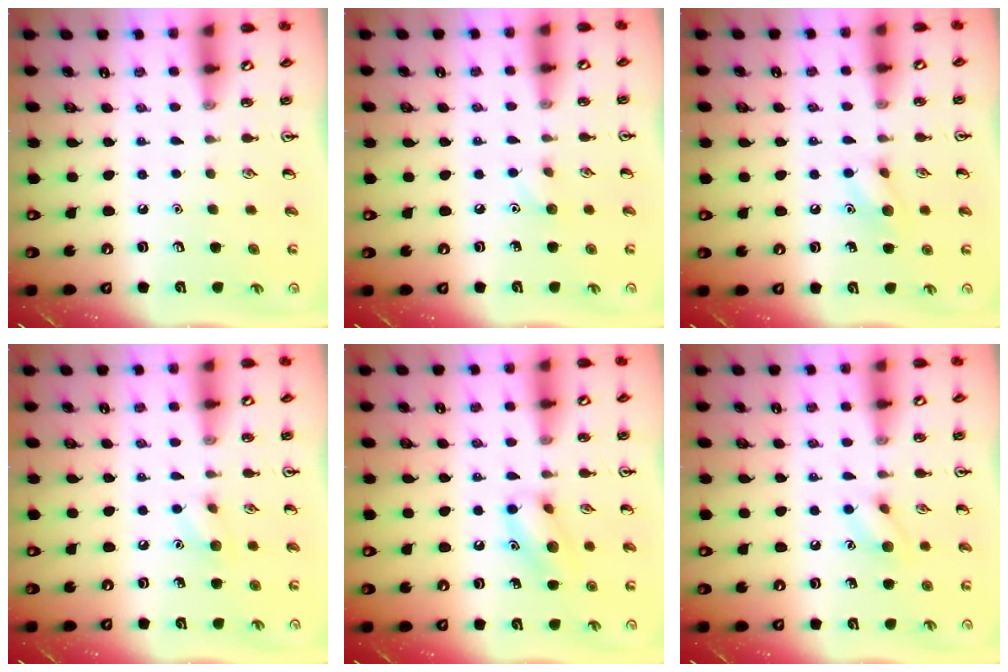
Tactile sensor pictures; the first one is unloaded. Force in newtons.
{"total": 4.7, "press": 4.4, "slide": 1.5}
{"total": 7.8, "press": 7.7, "slide": 1.4}
{"total": 6.6, "press": 6.4, "slide": 1.7}
{"total": 10.2, "press": 10.1, "slide": 0.6}
{"total": 7.0, "press": 7.0, "slide": 0.7}